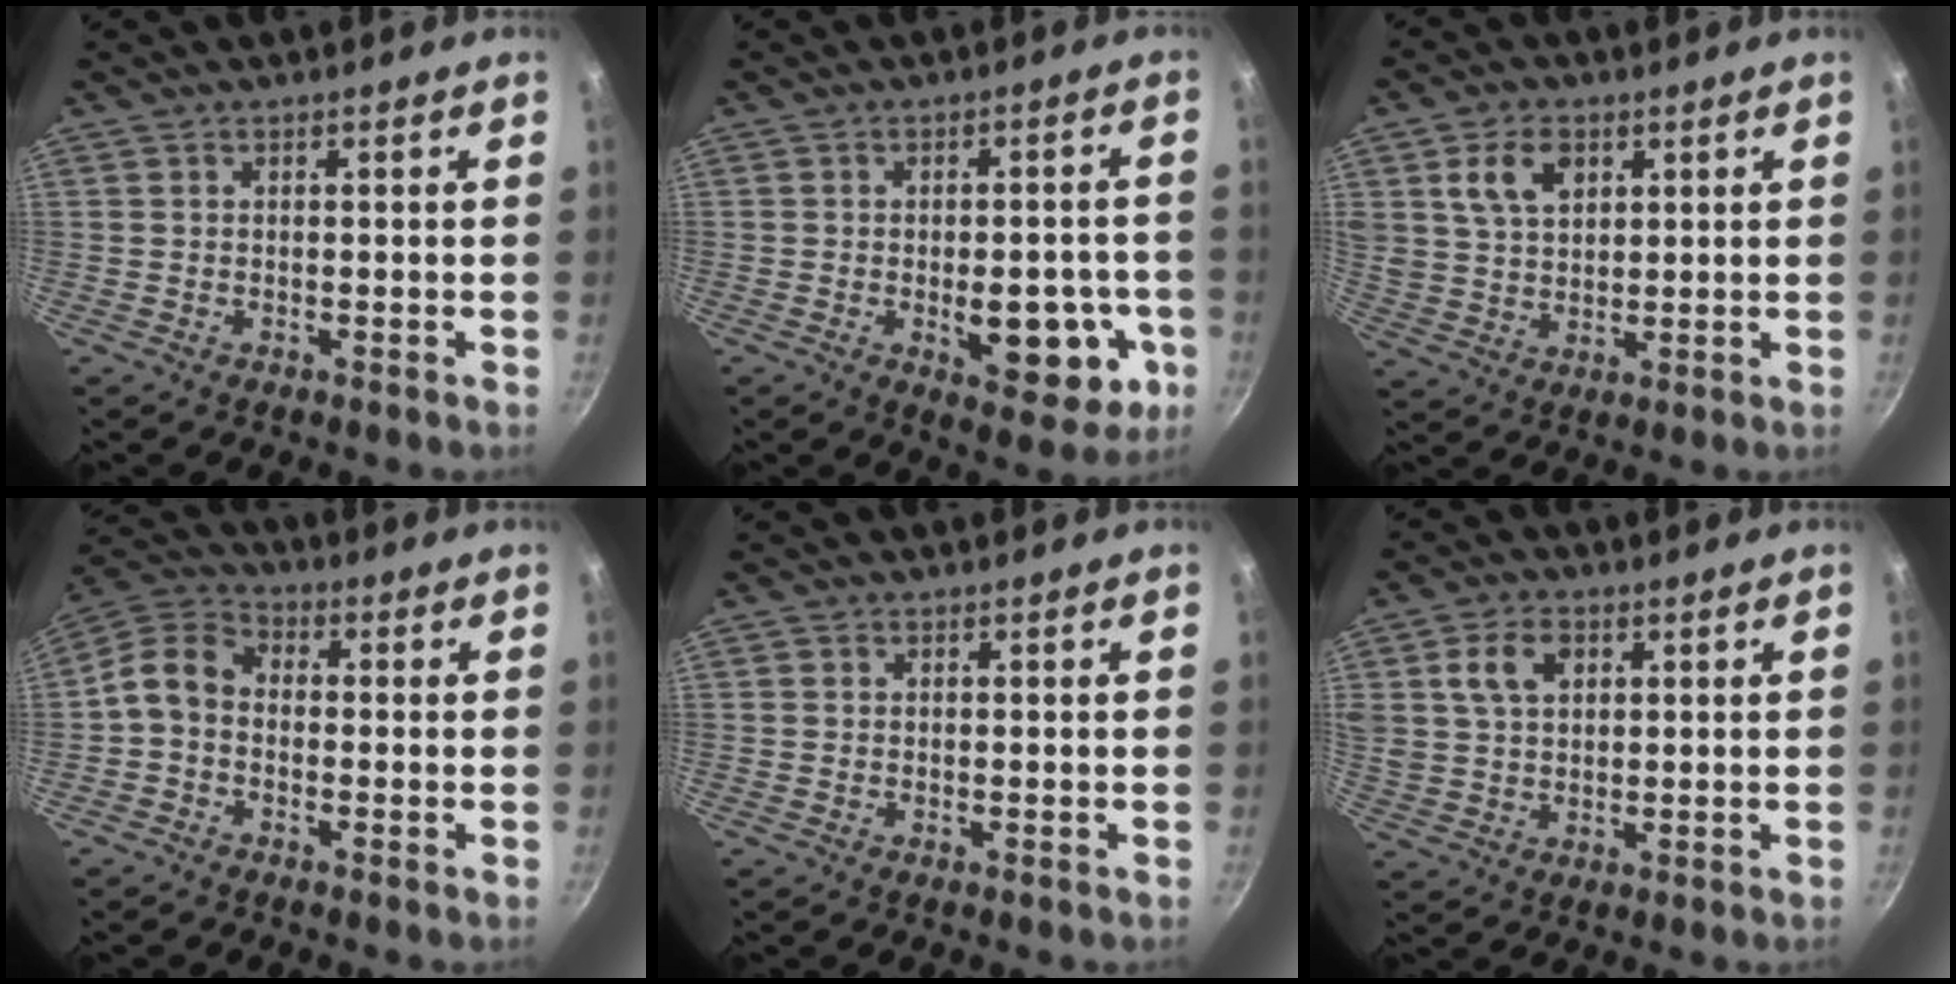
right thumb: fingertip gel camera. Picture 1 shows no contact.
{"total": 13.1, "force": [-3.3, 6.6, 10.9], "torque": [-0.101, 0.008, -0.036]}
{"total": 8.7, "force": [3.6, 6.0, 5.2], "torque": [-0.080, -0.009, 0.068]}
{"total": 7.3, "force": [-1.4, 5.6, 4.5], "torque": [-0.087, 0.036, -0.048]}
{"total": 0.6, "force": [0.1, 0.6, 0.1], "torque": [0.000, 0.001, -0.001]}
{"total": 7.8, "force": [2.8, 5.5, 4.8], "torque": [-0.076, 0.001, 0.049]}